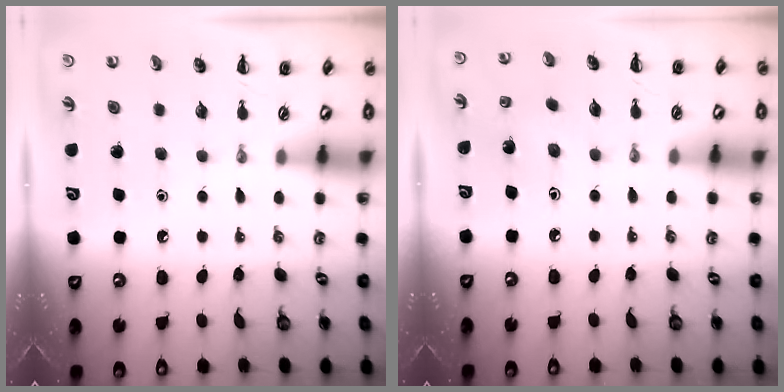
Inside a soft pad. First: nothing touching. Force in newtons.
{"total": 1.8, "press": 1.7, "slide": 0.6}